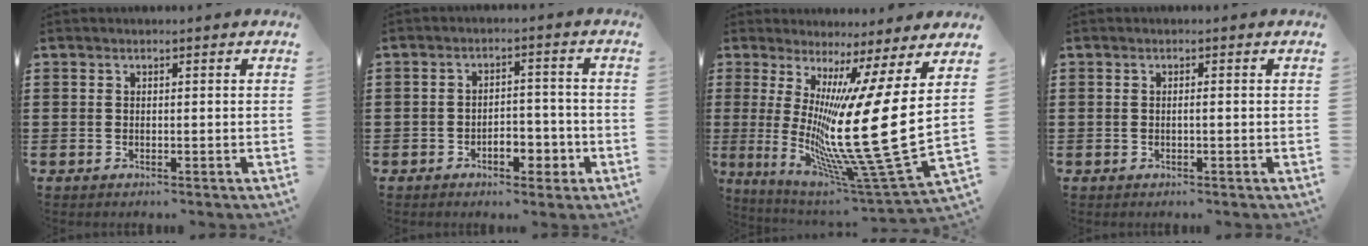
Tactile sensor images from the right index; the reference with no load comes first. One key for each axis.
{"total": 5.3, "fx": -2.5, "fy": 2.7, "fz": 3.8, "tx": -0.054, "ty": 0.006, "tz": -0.046}
{"total": 21.4, "fx": 1.8, "fy": 3.8, "fz": 21.0, "tx": -0.382, "ty": -0.069, "tz": 0.026}
{"total": 0.8, "fx": -0.2, "fy": 0.0, "fz": 0.8, "tx": -0.016, "ty": -0.004, "tz": -0.003}